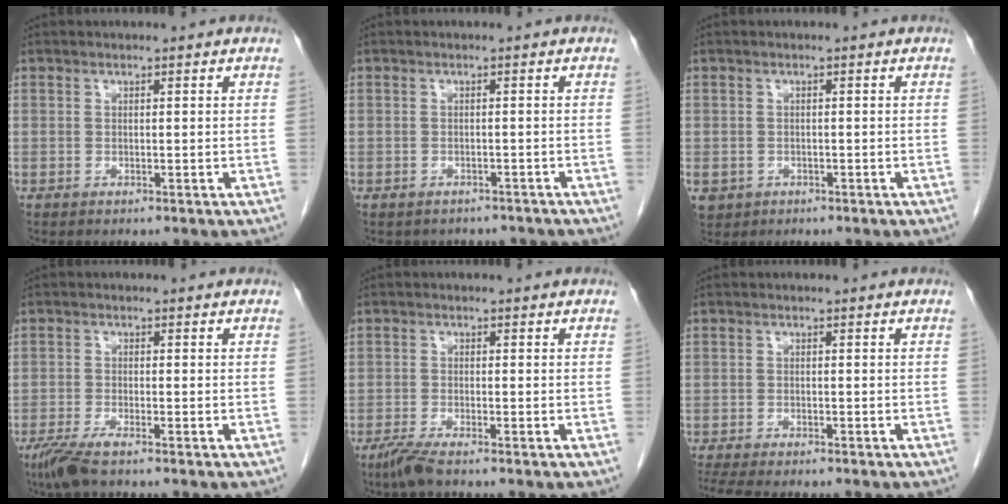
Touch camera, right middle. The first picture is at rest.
{"total": 4.5, "force": [-4.0, 2.1, 0.3], "torque": [-0.002, 0.009, -0.045]}
{"total": 4.0, "force": [-1.8, 3.4, 1.0], "torque": [-0.020, 0.000, -0.023]}
{"total": 4.2, "force": [-3.0, 0.4, 2.8], "torque": [-0.060, -0.011, -0.059]}
{"total": 3.0, "force": [-2.3, 0.1, 1.9], "torque": [-0.046, -0.008, -0.049]}
{"total": 8.2, "force": [-7.0, 1.5, 4.0], "torque": [-0.061, -0.009, -0.106]}